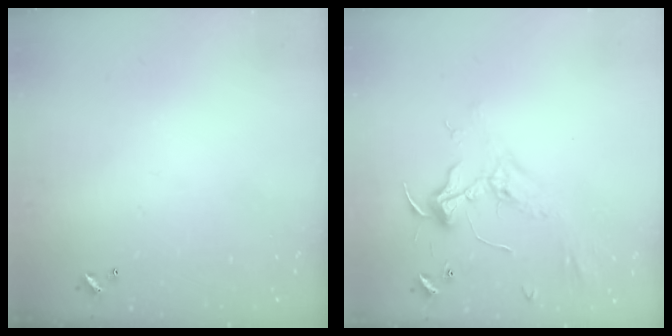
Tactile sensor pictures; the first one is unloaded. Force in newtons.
{"total": 2.3, "press": 2.2, "slide": 0.8}